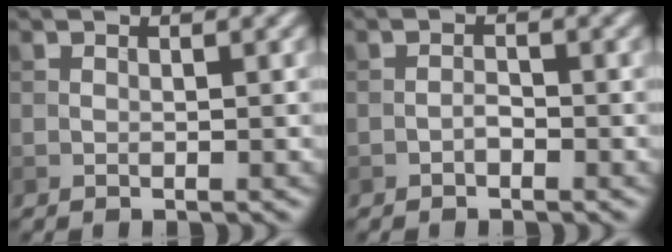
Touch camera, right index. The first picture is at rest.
{"total": 0.8, "force": [-0.5, 0.4, 0.5], "torque": [-0.009, 0.003, -0.011]}